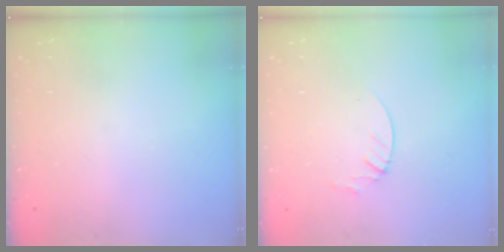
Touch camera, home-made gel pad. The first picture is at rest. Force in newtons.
{"total": 1.9, "press": 1.9, "slide": 0.2}